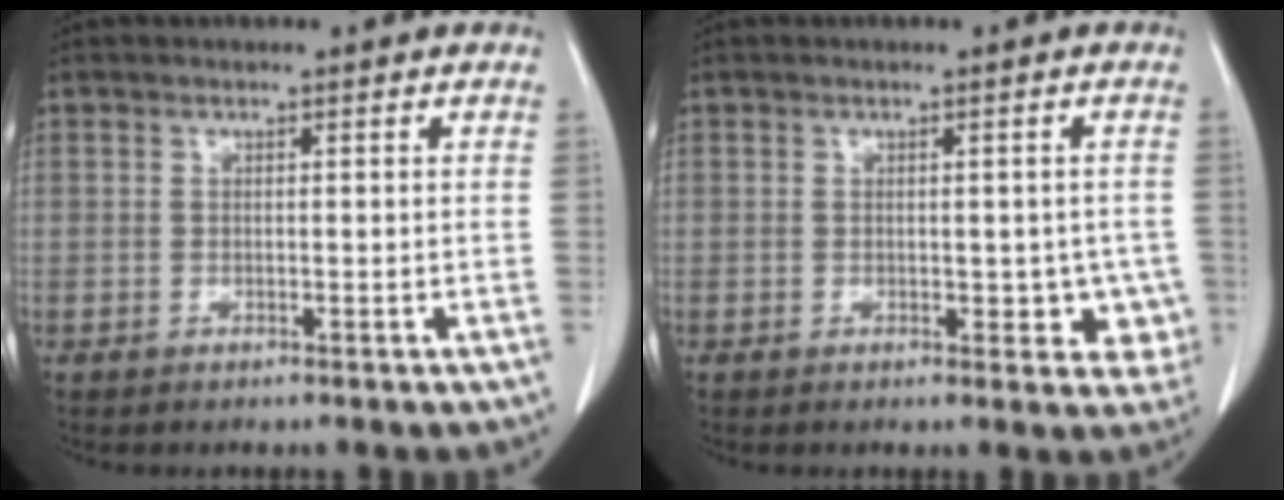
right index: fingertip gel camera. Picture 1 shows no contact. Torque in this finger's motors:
{"motor_torque": [0.09, 0.27, 0.08, 0.02]}